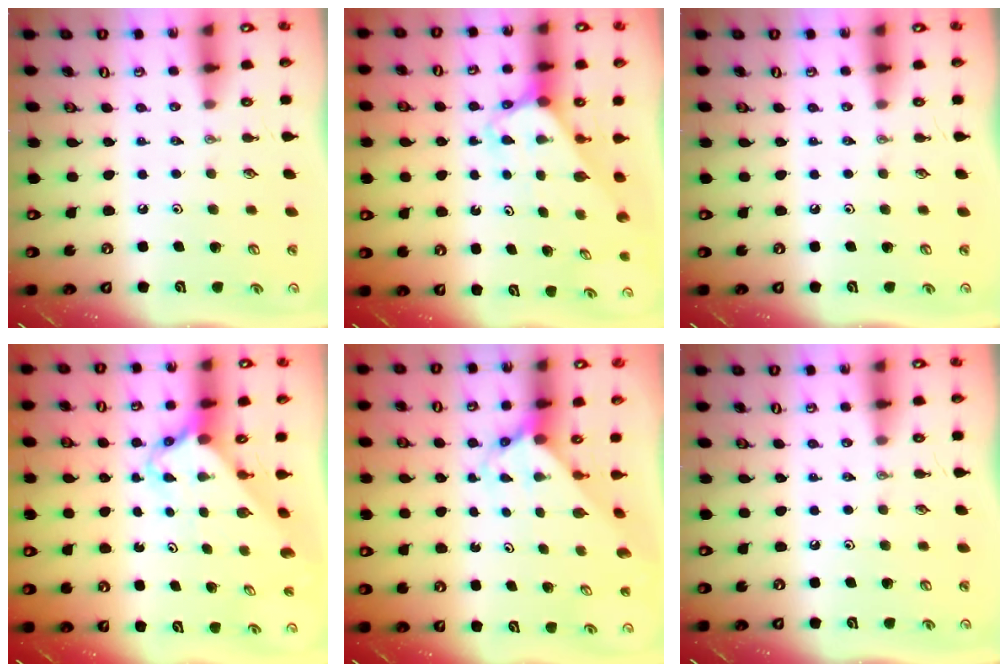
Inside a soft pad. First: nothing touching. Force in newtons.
{"total": 2.8, "press": 2.8, "slide": 0.2}
{"total": 0.0}
{"total": 2.6, "press": 2.6, "slide": 0.2}
{"total": 3.3, "press": 3.3, "slide": 0.3}
{"total": 0.0}